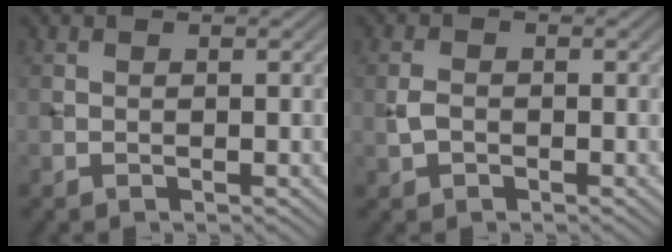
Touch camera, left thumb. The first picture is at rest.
{"total": 1.9, "force": [-0.4, 1.3, 1.3], "torque": [-0.033, 0.001, -0.011]}